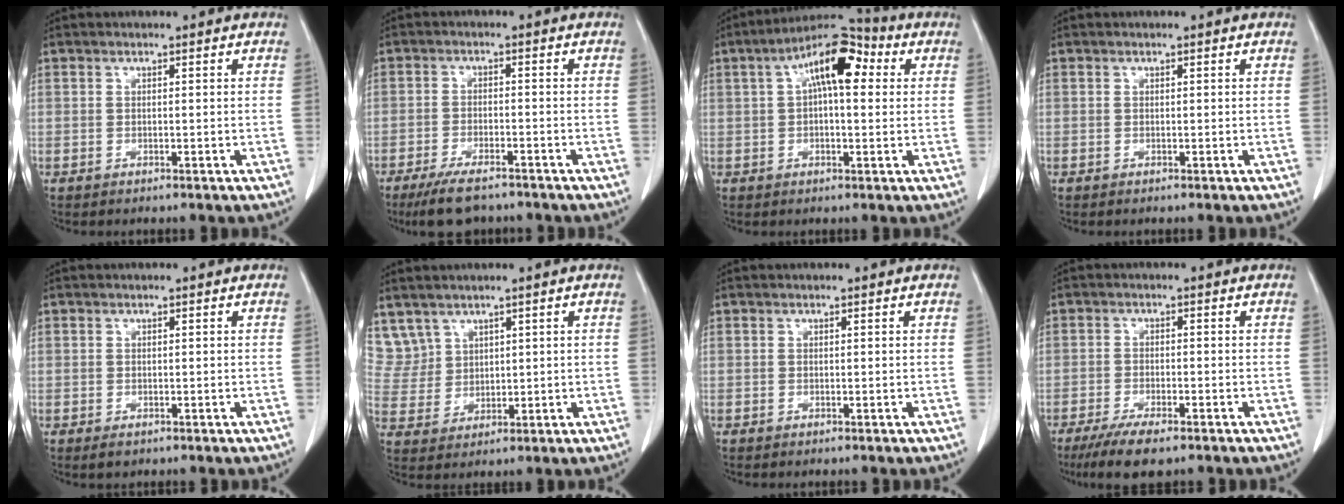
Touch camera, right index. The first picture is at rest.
{"total": 7.4, "force": [-6.0, 1.9, 3.9], "torque": [-0.072, -0.014, -0.100]}
{"total": 10.6, "force": [3.0, 3.7, 9.5], "torque": [-0.167, 0.043, 0.043]}
{"total": 0.0}
{"total": 1.2, "force": [-0.6, 0.9, 0.5], "torque": [-0.006, 0.001, -0.003]}
{"total": 6.9, "force": [4.7, 5.0, 0.2], "torque": [-0.008, 0.019, 0.113]}
{"total": 0.0}
{"total": 6.6, "force": [-4.8, 1.5, 4.3], "torque": [-0.073, -0.014, -0.080]}